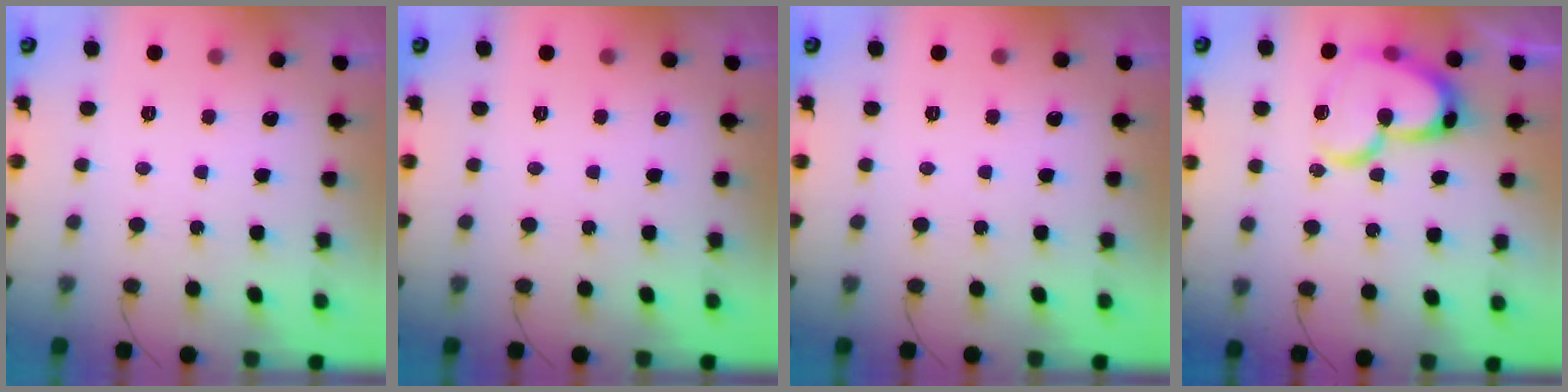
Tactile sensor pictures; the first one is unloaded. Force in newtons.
{"total": 0.0}
{"total": 0.0}
{"total": 18.9, "press": 18.8, "slide": 1.9}